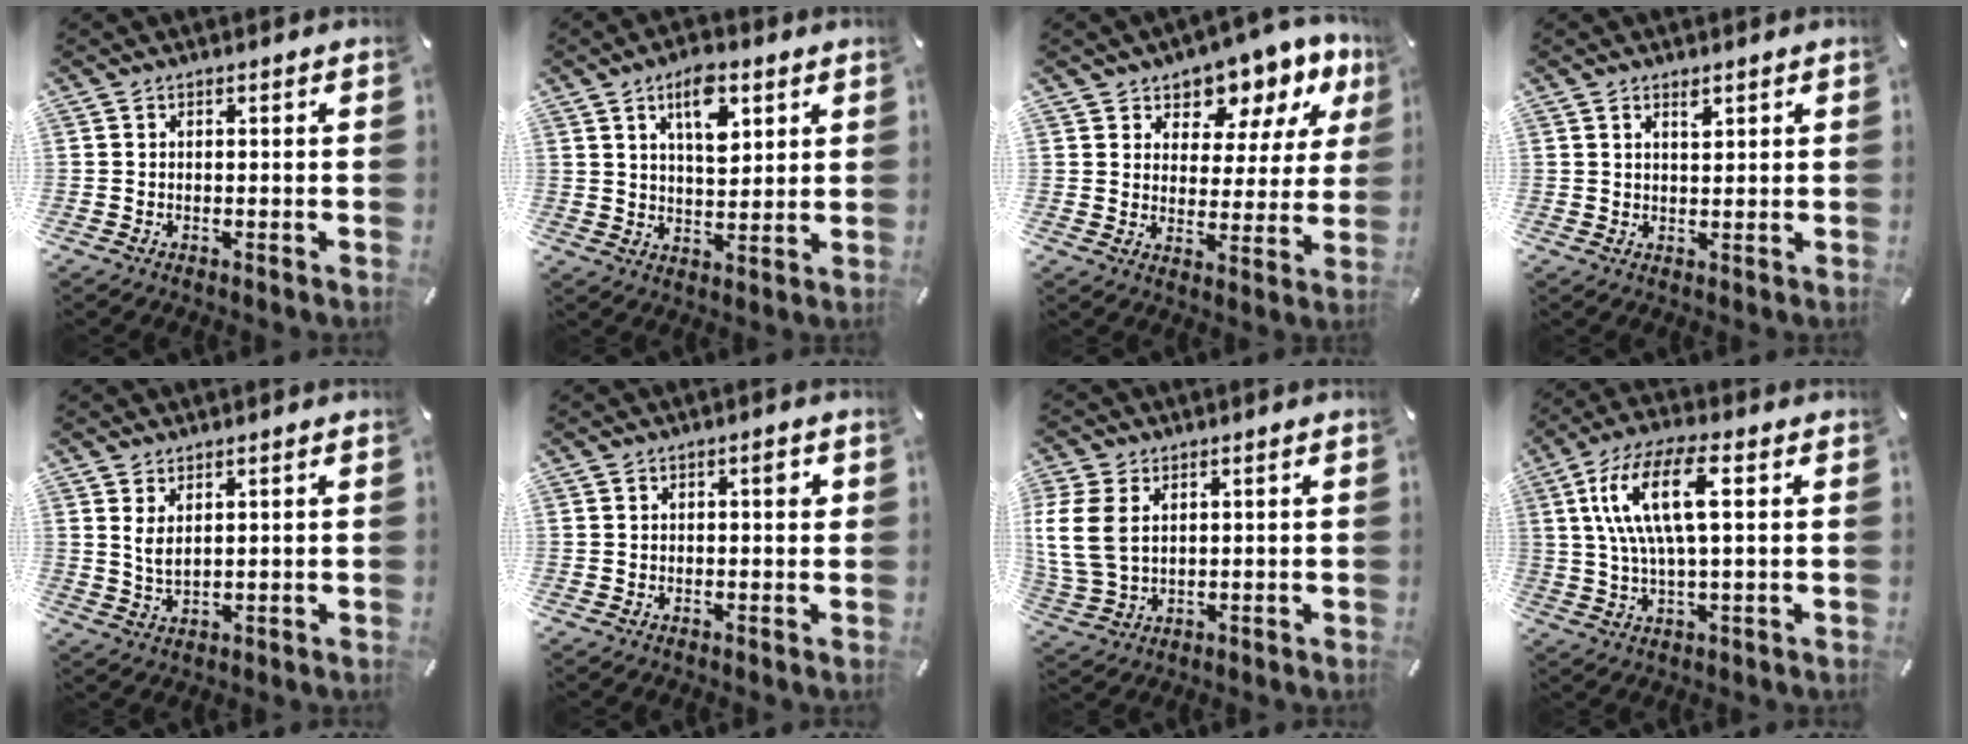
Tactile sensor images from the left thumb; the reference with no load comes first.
{"total": 9.6, "force": [4.9, 4.9, 6.7], "torque": [-0.095, -0.017, 0.079]}
{"total": 8.6, "force": [6.5, 5.3, 1.8], "torque": [-0.030, -0.058, 0.114]}
{"total": 2.2, "force": [1.5, 0.9, 1.3], "torque": [-0.013, -0.007, 0.023]}
{"total": 3.6, "force": [2.2, 1.4, 2.5], "torque": [-0.061, -0.007, 0.037]}
{"total": 2.2, "force": [0.8, 0.9, 1.9], "torque": [-0.029, 0.003, 0.009]}
{"total": 9.9, "force": [2.6, 7.0, 6.6], "torque": [-0.171, 0.000, 0.047]}
{"total": 14.3, "force": [3.4, 4.8, 13.0], "torque": [-0.275, 0.000, 0.053]}